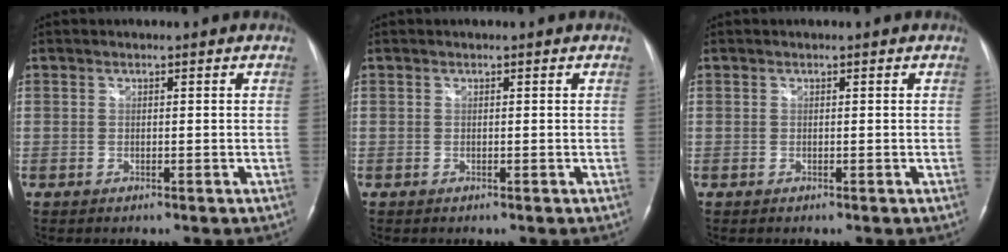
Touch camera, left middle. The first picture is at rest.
{"total": 0.0}
{"total": 0.0}